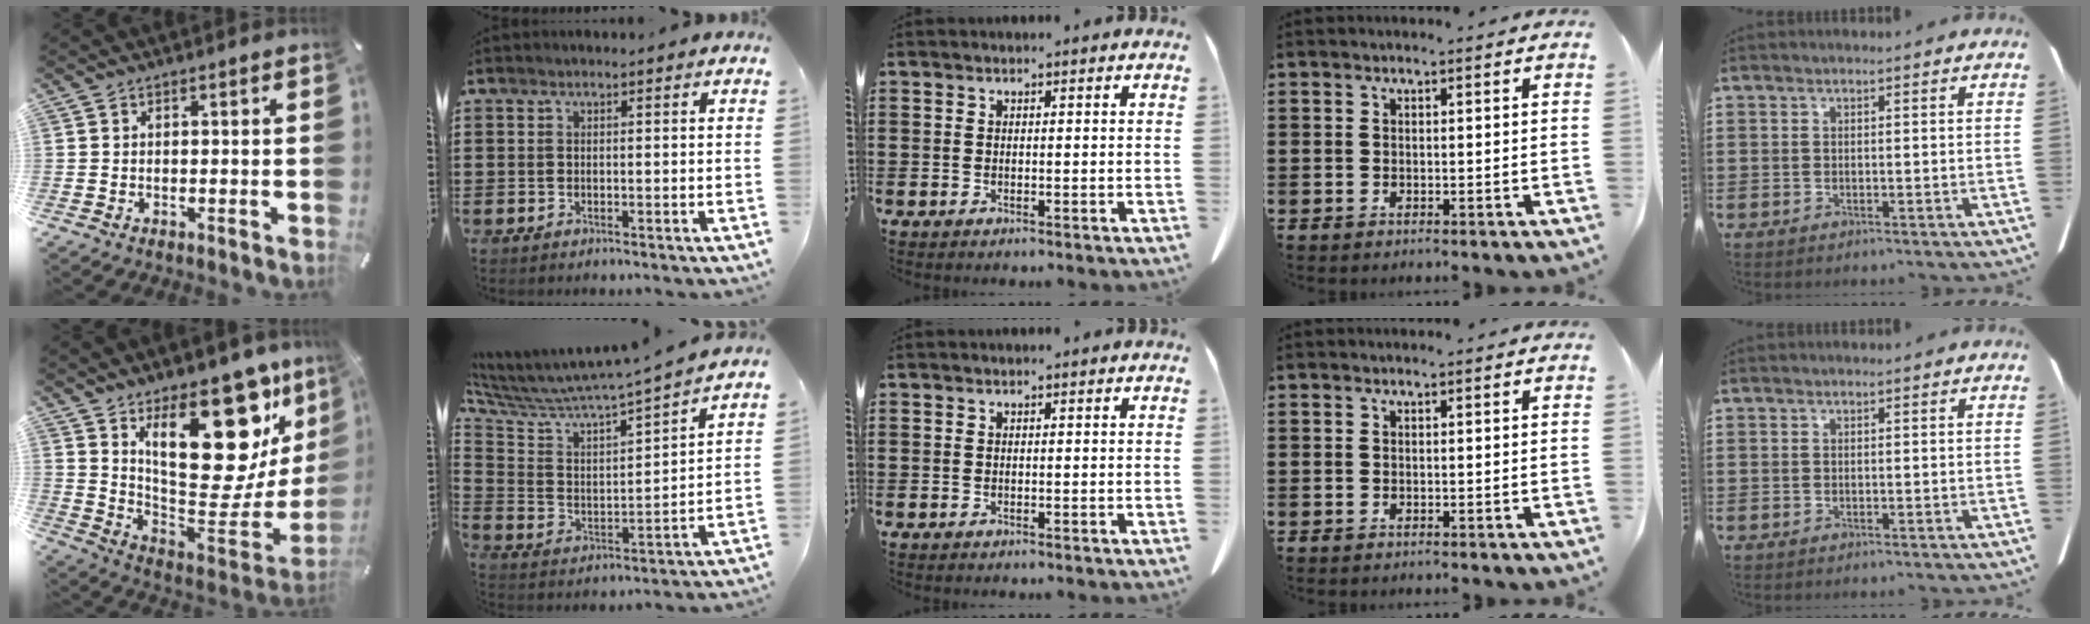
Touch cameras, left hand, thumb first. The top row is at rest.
{"thumb": {"total": 27.9, "force": [14.1, 13.6, 19.9], "torque": [-0.259, -0.106, 0.249]}, "index": {"total": 6.0, "force": [5.8, 0.0, 1.4], "torque": [-0.064, -0.061, 0.088]}}